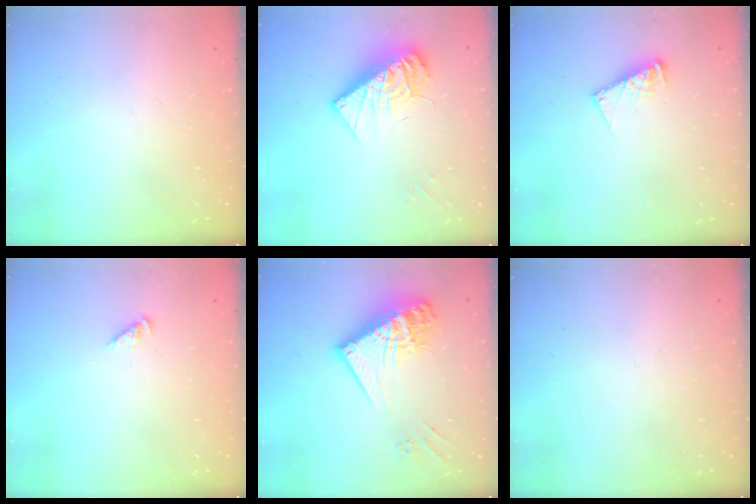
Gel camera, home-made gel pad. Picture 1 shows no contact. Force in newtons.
{"total": 13.2, "press": 13.1, "slide": 1.1}
{"total": 8.7, "press": 8.6, "slide": 0.8}
{"total": 2.3, "press": 2.2, "slide": 0.4}
{"total": 19.1, "press": 19.0, "slide": 2.3}
{"total": 0.0}